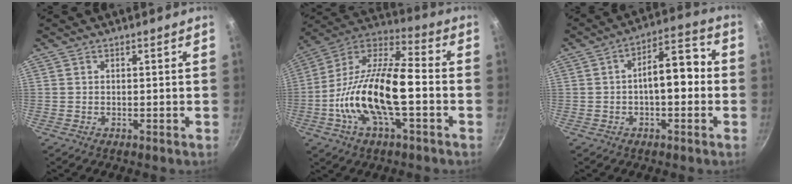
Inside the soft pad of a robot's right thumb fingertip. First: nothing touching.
{"total": 20.1, "force": [-4.3, 8.2, 17.8], "torque": [-0.330, 0.038, -0.097]}
{"total": 9.7, "force": [-0.8, 4.7, 8.5], "torque": [-0.102, 0.049, -0.020]}